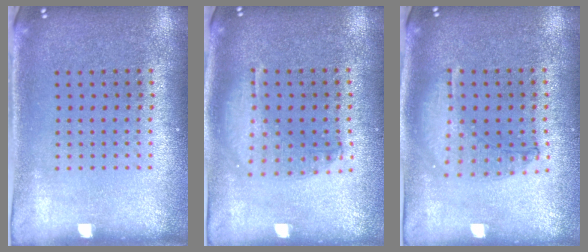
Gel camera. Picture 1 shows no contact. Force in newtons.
{"total": 1.3, "press": 1.3, "slide": 0.3}
{"total": 1.0, "press": 1.0, "slide": 0.3}